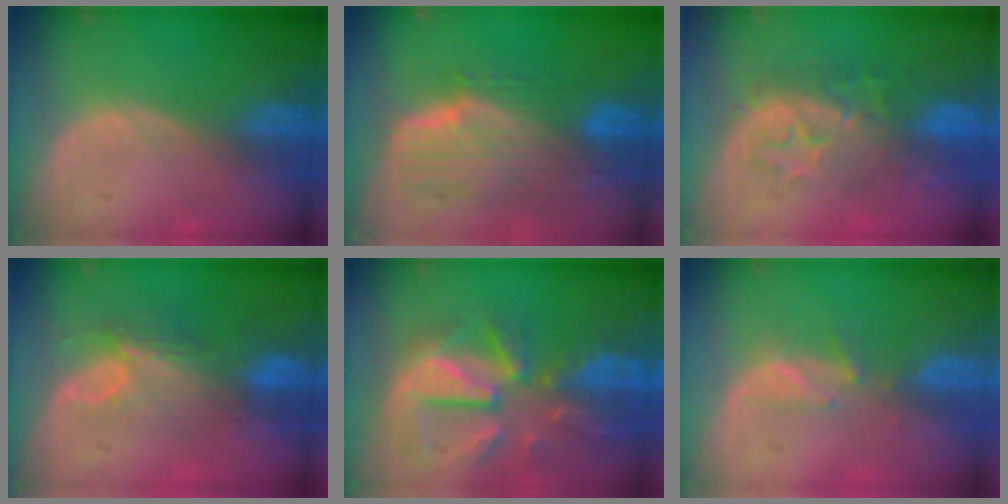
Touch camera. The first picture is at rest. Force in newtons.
{"total": 10.0, "press": 8.9, "slide": 4.5}
{"total": 8.3, "press": 8.2, "slide": 1.0}
{"total": 7.6, "press": 6.7, "slide": 3.5}
{"total": 11.9, "press": 10.4, "slide": 5.7}
{"total": 2.7, "press": 2.6, "slide": 0.8}